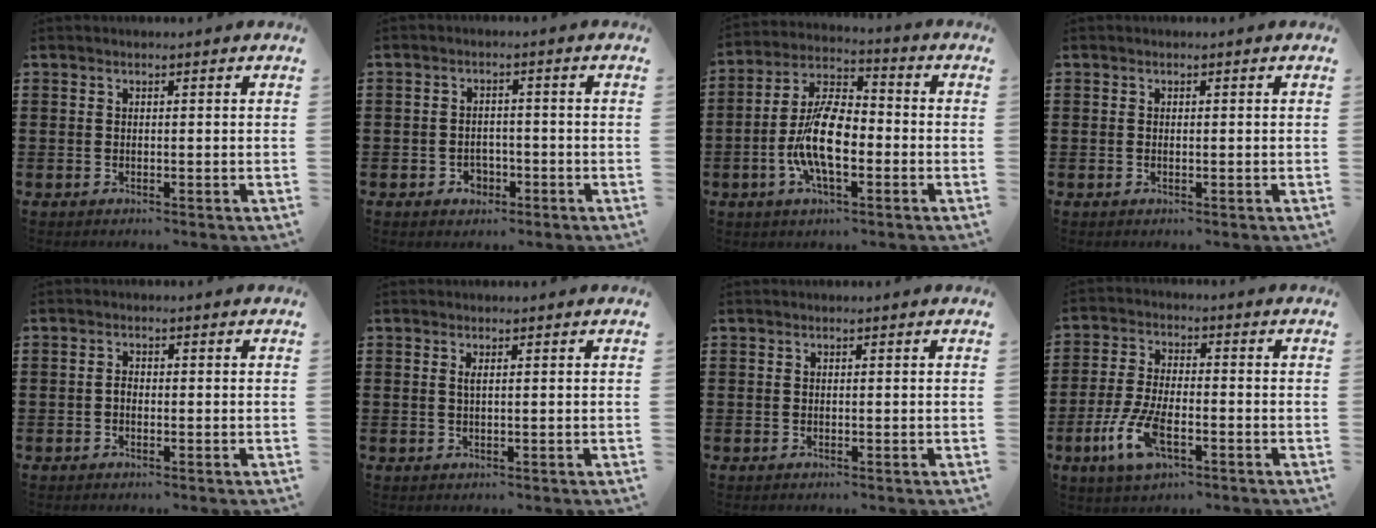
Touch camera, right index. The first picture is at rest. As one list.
[{"total": 2.3, "force": [-1.5, 1.6, 0.6], "torque": [-0.018, -0.001, -0.032]}, {"total": 10.4, "force": [-2.7, 4.6, 8.9], "torque": [-0.205, -0.006, -0.058]}, {"total": 0.0}, {"total": 1.2, "force": [-0.5, 0.7, 0.9], "torque": [-0.019, 0.000, -0.009]}, {"total": 0.9, "force": [0.2, 0.0, 0.9], "torque": [-0.017, 0.000, 0.002]}, {"total": 0.0}, {"total": 8.5, "force": [-3.7, 3.2, 6.9], "torque": [-0.166, -0.017, -0.069]}]